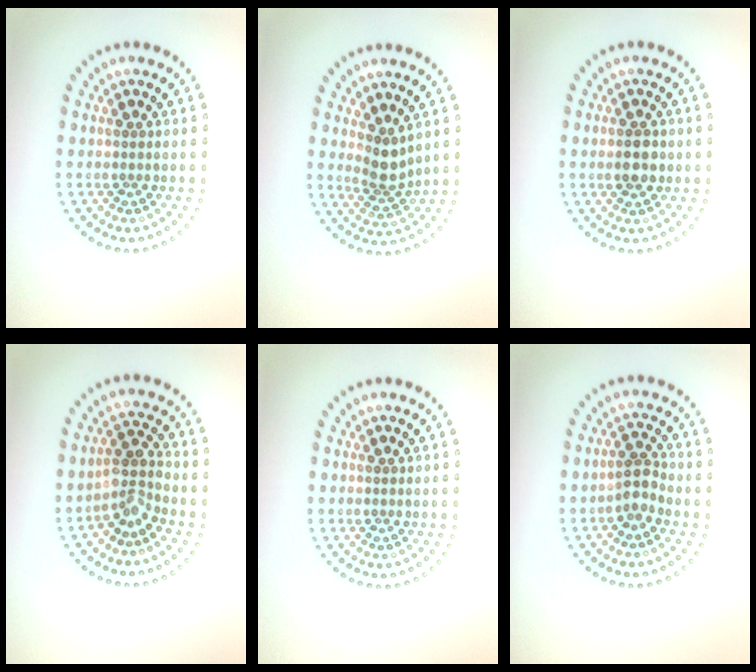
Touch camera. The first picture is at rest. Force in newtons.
{"total": 2.7, "press": 2.1, "slide": 1.8}
{"total": 2.8, "press": 2.8, "slide": 0.1}
{"total": 2.7, "press": 2.0, "slide": 1.8}
{"total": 0.0}
{"total": 2.1, "press": 1.7, "slide": 1.2}